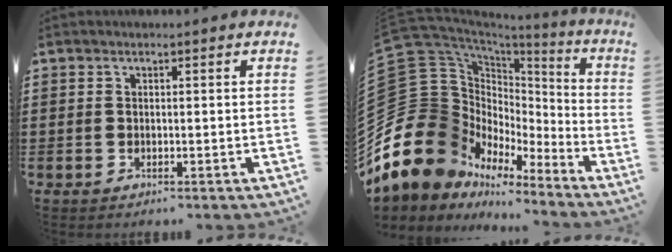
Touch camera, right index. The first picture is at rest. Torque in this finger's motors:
{"motor_torque": [0.16, -0.06, 0.33, -0.21]}